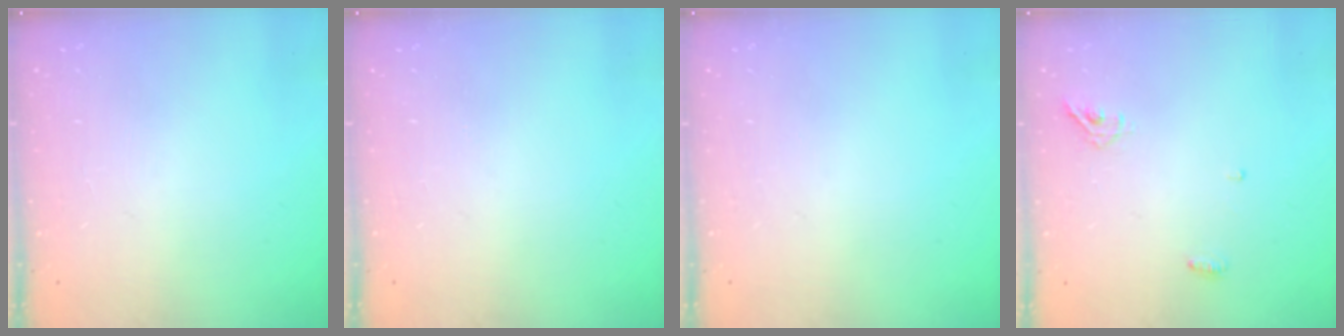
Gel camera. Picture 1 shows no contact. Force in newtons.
{"total": 0.0}
{"total": 0.0}
{"total": 4.9, "press": 4.8, "slide": 1.0}